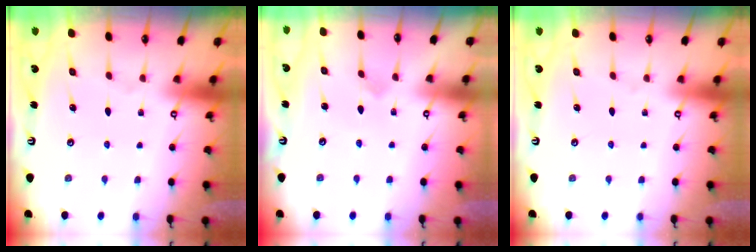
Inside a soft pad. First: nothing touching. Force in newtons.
{"total": 3.2, "press": 3.2, "slide": 0.2}
{"total": 0.0}